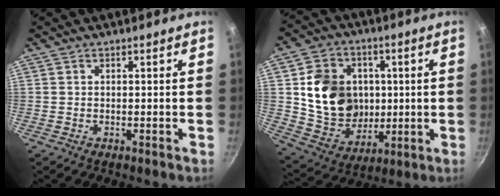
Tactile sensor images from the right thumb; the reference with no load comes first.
{"total": 17.6, "force": [1.9, 14.7, 9.4], "torque": [-0.130, -0.001, 0.048]}